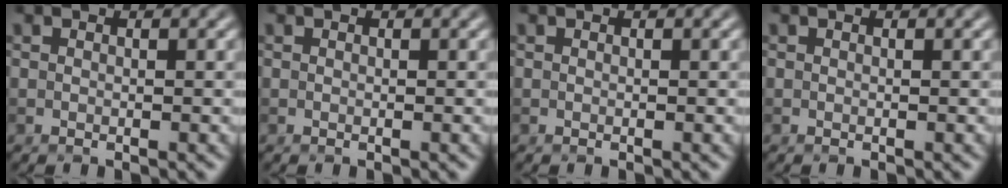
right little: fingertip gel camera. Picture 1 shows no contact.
{"total": 0.0}
{"total": 0.0}
{"total": 0.0}